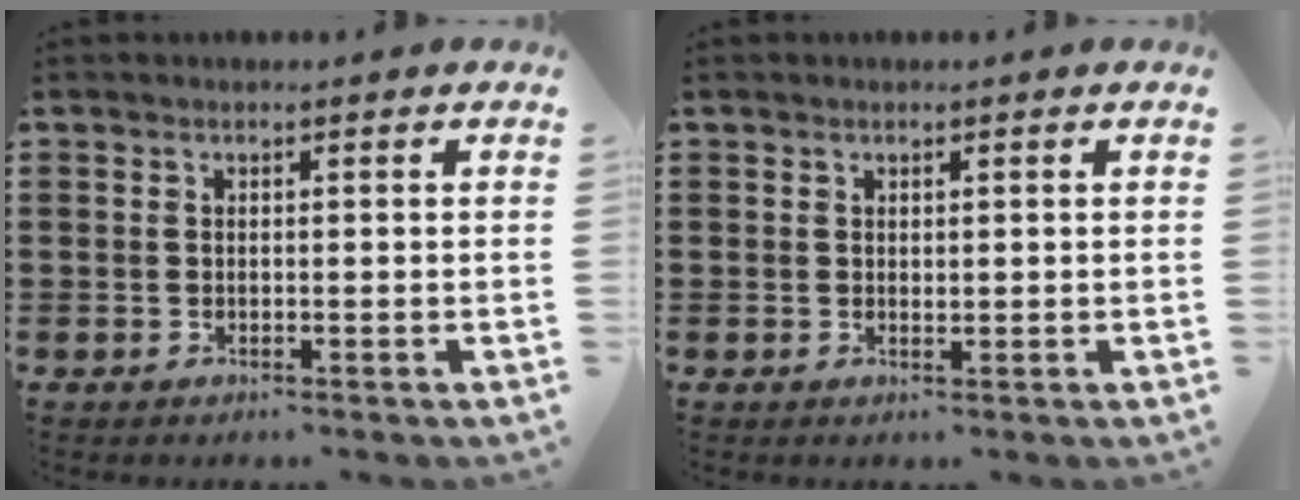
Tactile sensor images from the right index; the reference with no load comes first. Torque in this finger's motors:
{"motor_torque": [0.33, 0.31, 0.01, 0.00]}